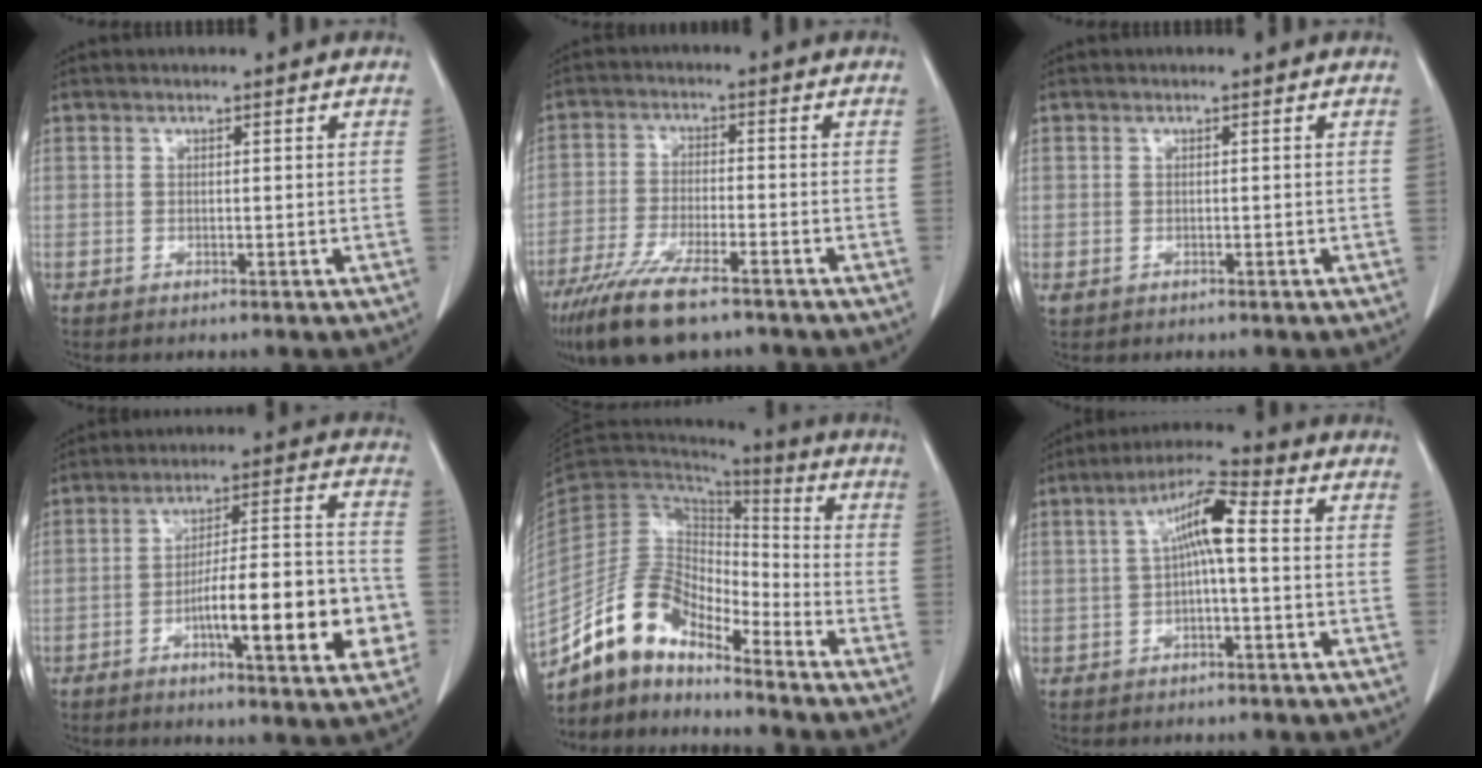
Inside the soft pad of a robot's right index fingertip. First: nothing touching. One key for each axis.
{"total": 12.2, "fx": -8.9, "fy": 2.8, "fz": 7.9, "tx": -0.145, "ty": -0.030, "tz": -0.156}
{"total": 0.8, "fx": -0.3, "fy": 0.7, "fz": 0.4, "tx": -0.007, "ty": 0.001, "tz": -0.003}
{"total": 17.0, "fx": -5.3, "fy": 3.0, "fz": 15.8, "tx": -0.224, "ty": 0.017, "tz": -0.074}
{"total": 12.0, "fx": -9.9, "fy": 4.2, "fz": 5.2, "tx": -0.105, "ty": 0.040, "tz": -0.190}
{"total": 7.3, "fx": 0.4, "fy": 1.2, "fz": 7.2, "tx": -0.133, "ty": 0.026, "tz": 0.003}